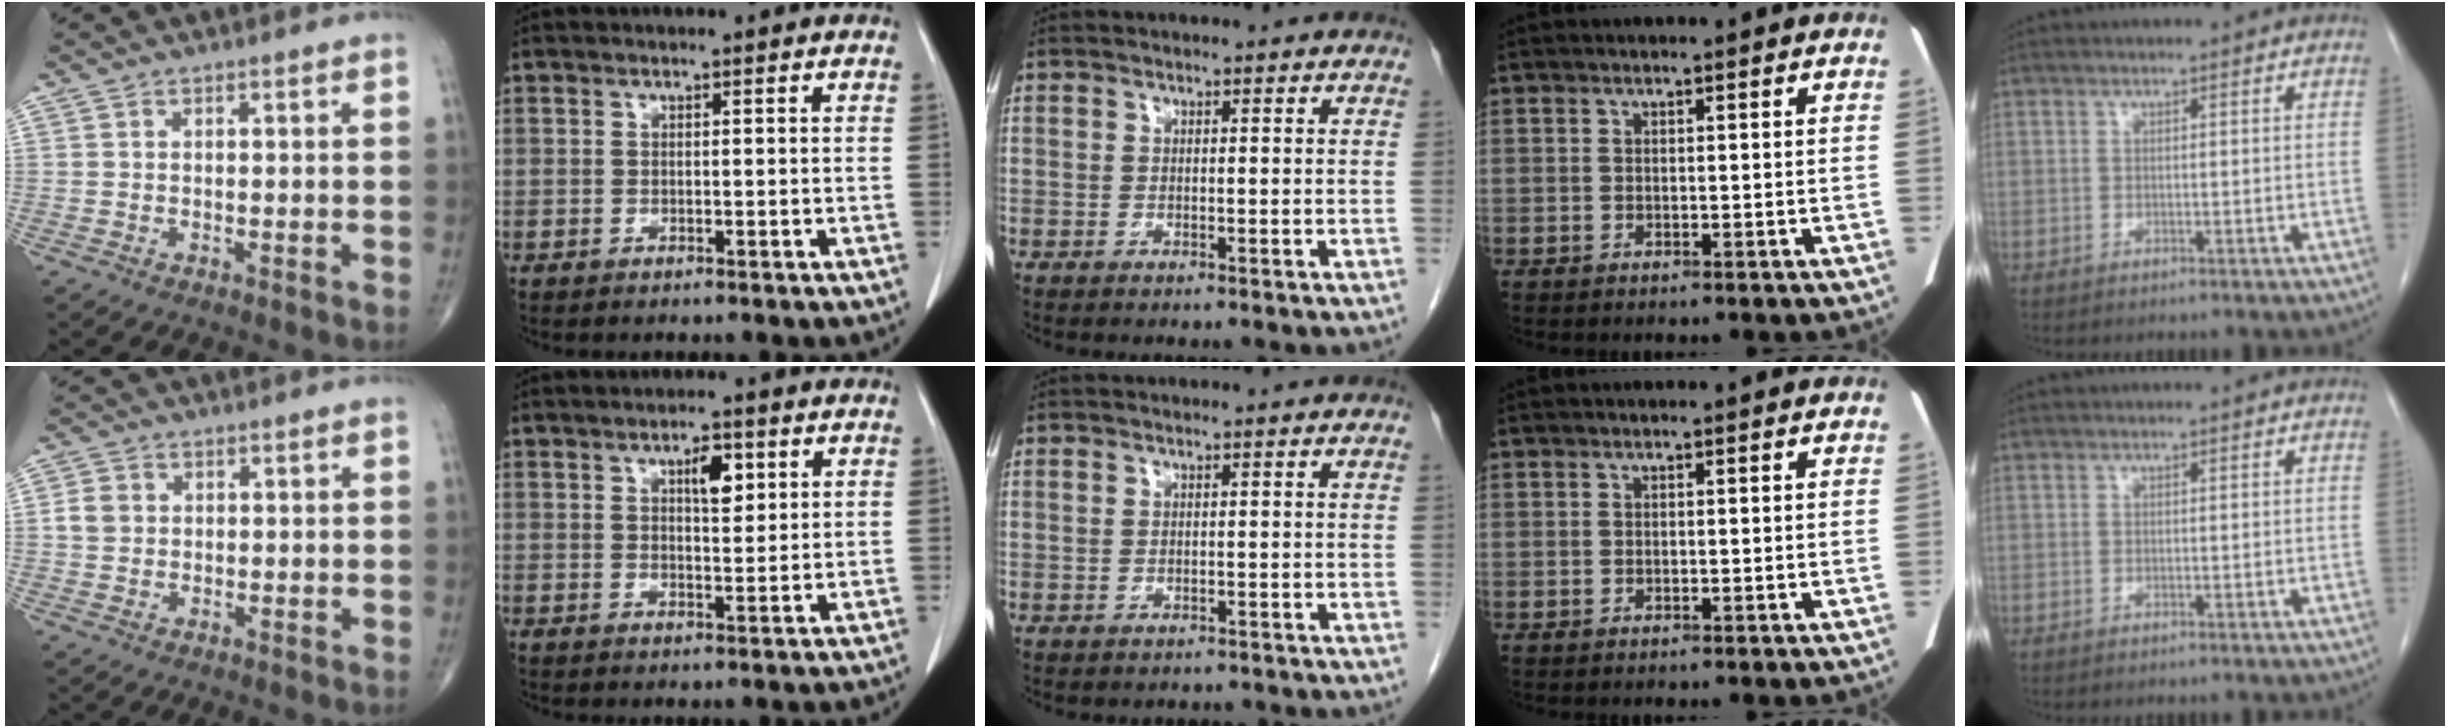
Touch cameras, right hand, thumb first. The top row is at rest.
{"thumb": {"total": 3.3, "force": [0.4, 2.8, 1.6], "torque": [-0.020, 0.004, 0.005]}, "index": {"total": 4.0, "force": [1.7, 1.5, 3.3], "torque": [-0.053, 0.001, 0.027]}, "middle": {"total": 1.7, "force": [-1.6, 0.7, 0.1], "torque": [-0.008, -0.002, -0.021]}}